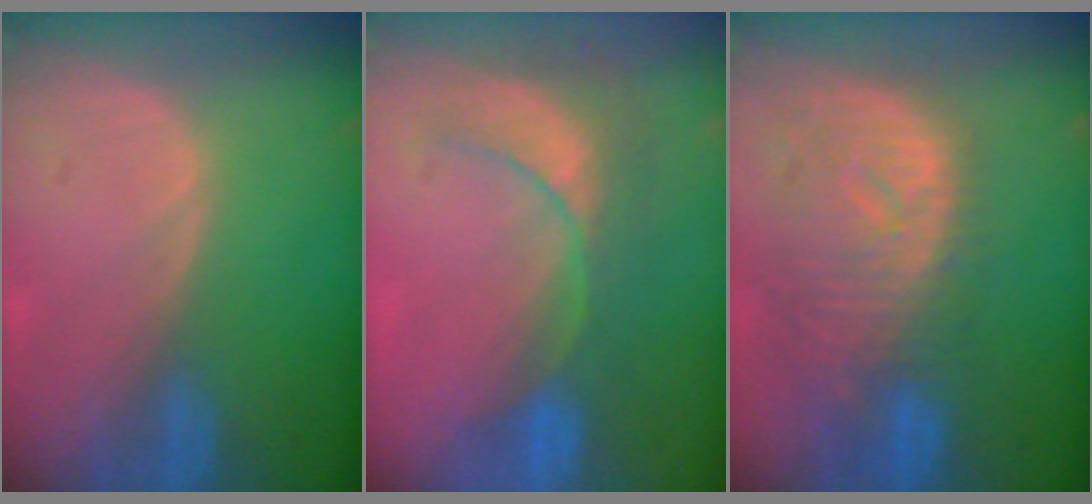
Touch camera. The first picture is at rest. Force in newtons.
{"total": 9.1, "press": 7.9, "slide": 4.5}
{"total": 11.1, "press": 9.8, "slide": 5.2}